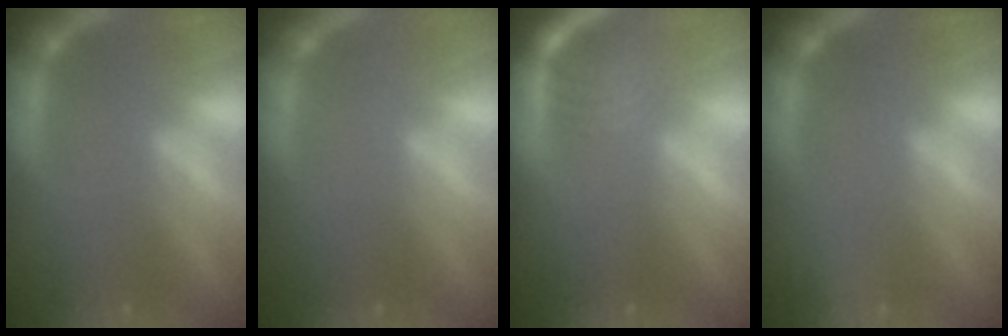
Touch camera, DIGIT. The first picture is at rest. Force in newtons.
{"total": 0.0}
{"total": 5.0}
{"total": 1.4}